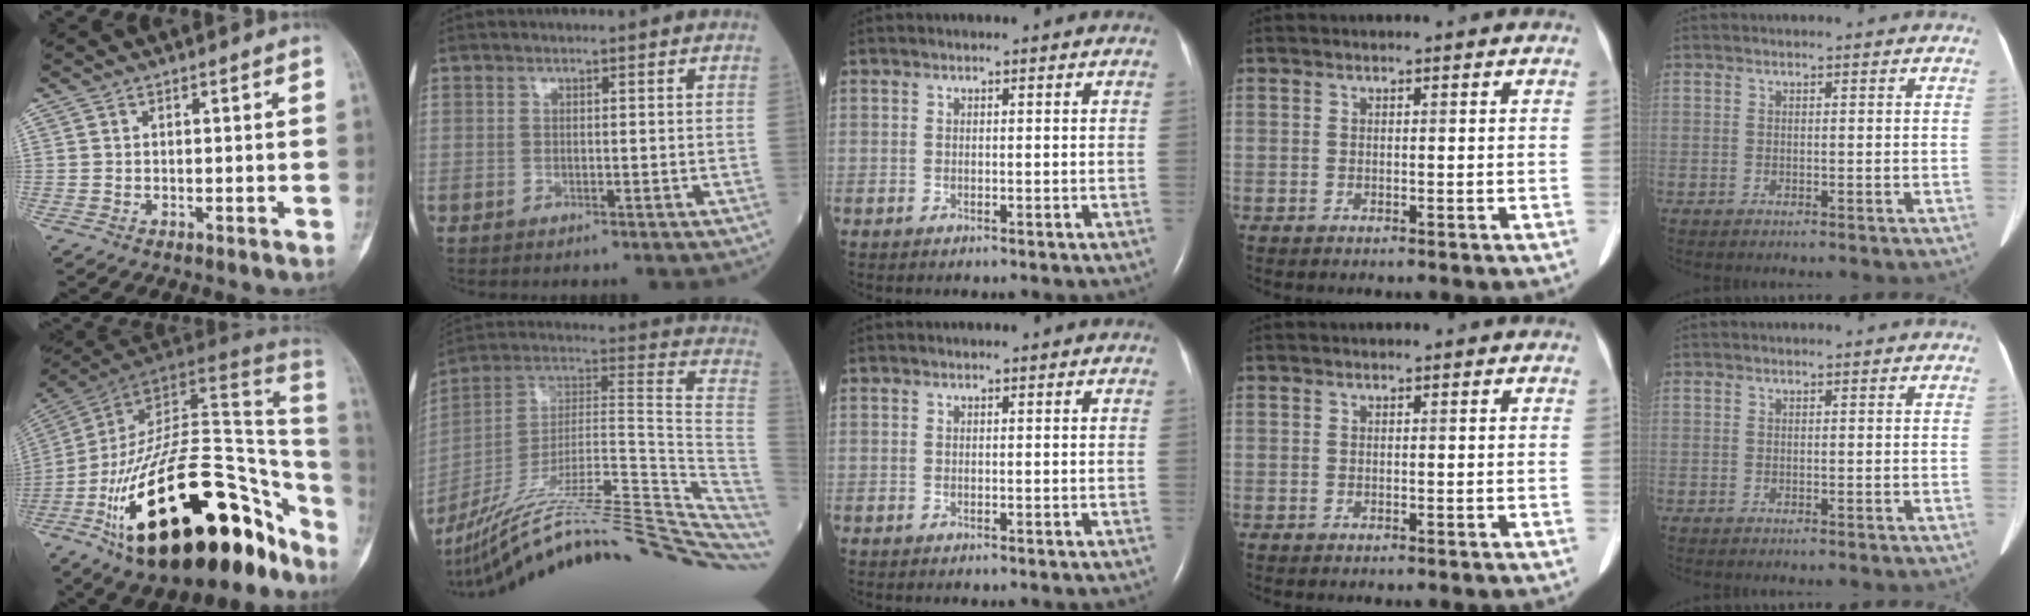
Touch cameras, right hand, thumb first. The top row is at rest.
{"thumb": {"total": 39.4, "force": [-17.5, 18.3, 30.2], "torque": [-0.370, 0.063, -0.266]}, "index": {"total": 31.8, "force": [-25.5, 2.7, 18.9], "torque": [-0.193, 0.005, -0.379]}}